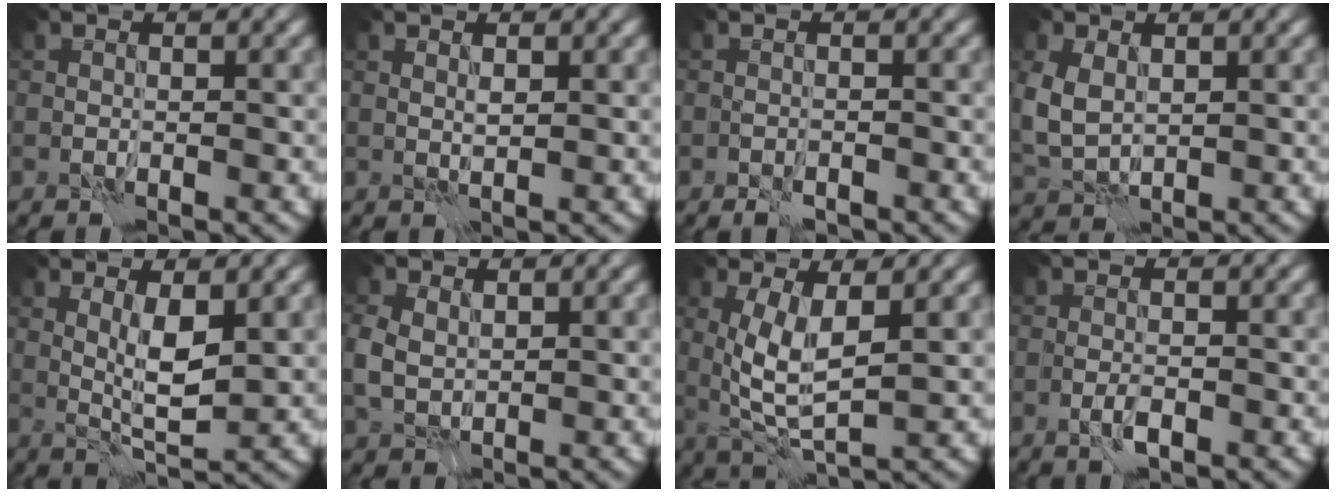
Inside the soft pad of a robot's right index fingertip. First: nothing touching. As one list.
[{"total": 0.7, "force": [0.6, 0.1, 0.3], "torque": [-0.007, -0.001, 0.012]}, {"total": 1.3, "force": [-1.0, 0.6, 0.7], "torque": [-0.012, -0.002, -0.018]}, {"total": 3.8, "force": [1.0, 2.7, 2.5], "torque": [-0.070, -0.002, 0.024]}, {"total": 3.3, "force": [1.1, 0.7, 3.0], "torque": [-0.055, -0.008, 0.023]}, {"total": 2.9, "force": [0.8, 2.2, 1.7], "torque": [-0.047, 0.001, 0.016]}, {"total": 5.0, "force": [1.1, 1.7, 4.6], "torque": [-0.098, -0.010, 0.026]}, {"total": 1.4, "force": [-0.6, 0.5, 1.2], "torque": [-0.026, -0.001, -0.013]}]